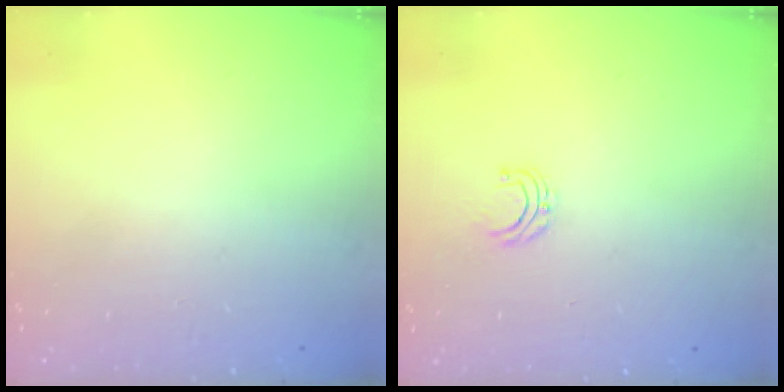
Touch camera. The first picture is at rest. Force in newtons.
{"total": 4.0, "press": 4.0, "slide": 0.3}